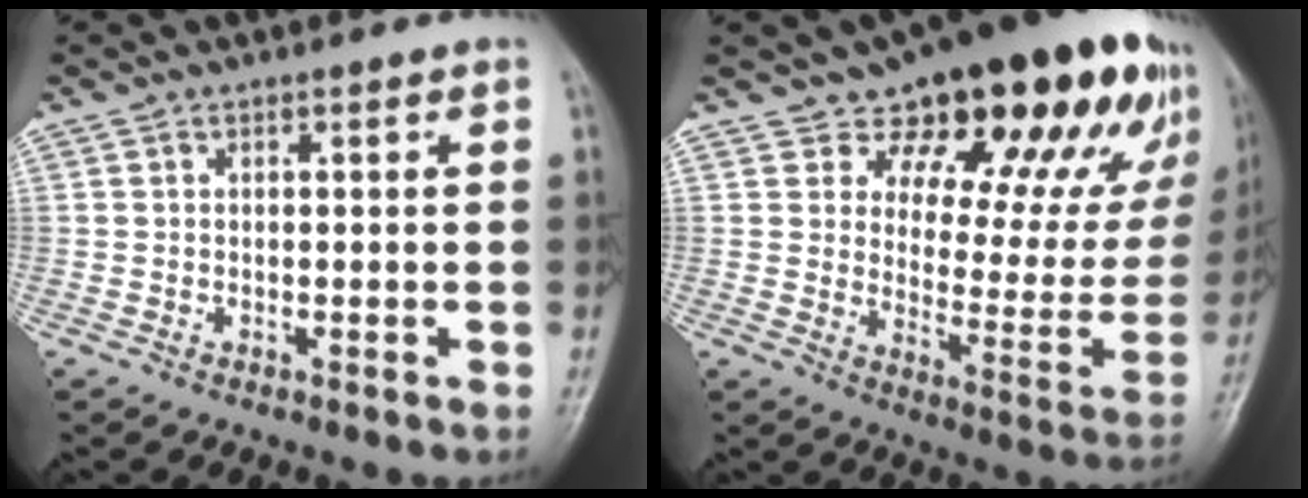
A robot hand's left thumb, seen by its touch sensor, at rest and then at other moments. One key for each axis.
{"total": 25.6, "fx": 16.6, "fy": 10.7, "fz": 16.2, "tx": -0.176, "ty": -0.078, "tz": 0.224}